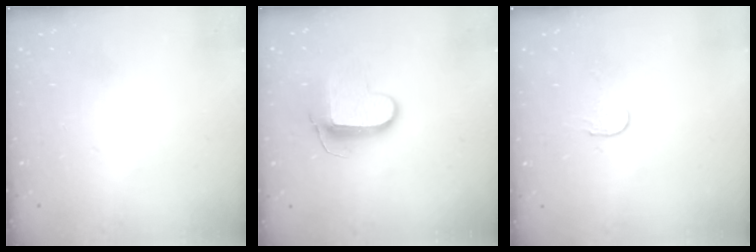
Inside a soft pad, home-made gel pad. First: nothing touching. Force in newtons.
{"total": 9.9, "press": 9.9, "slide": 0.7}
{"total": 2.7, "press": 2.7, "slide": 0.2}